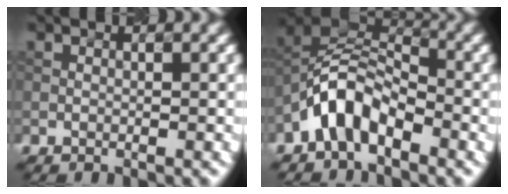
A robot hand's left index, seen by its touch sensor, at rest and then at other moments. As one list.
[{"total": 5.4, "force": [-3.0, 2.9, 3.4], "torque": [-0.059, 0.016, -0.067]}]